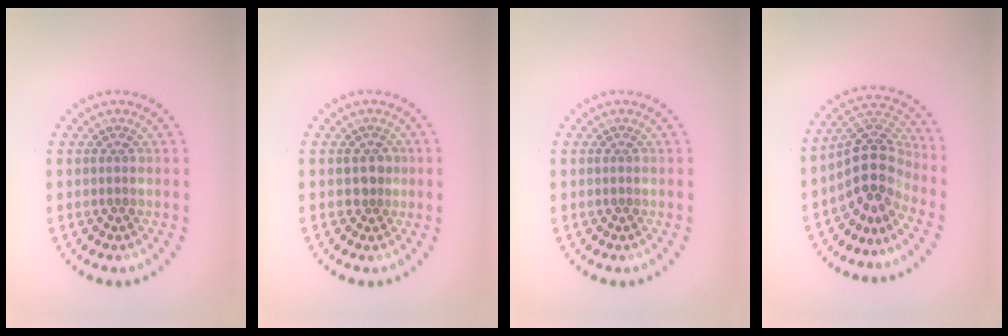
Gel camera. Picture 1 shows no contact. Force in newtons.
{"total": 1.6, "press": 1.3, "slide": 0.9}
{"total": 0.0}
{"total": 4.6, "press": 3.7, "slide": 2.7}